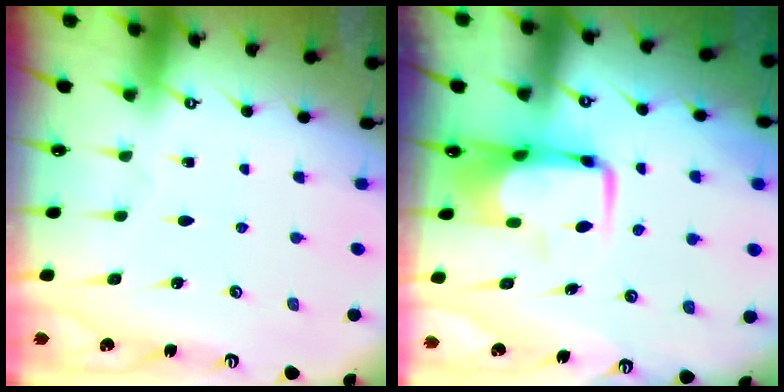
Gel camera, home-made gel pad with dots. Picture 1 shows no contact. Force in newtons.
{"total": 7.3, "press": 7.1, "slide": 1.4}